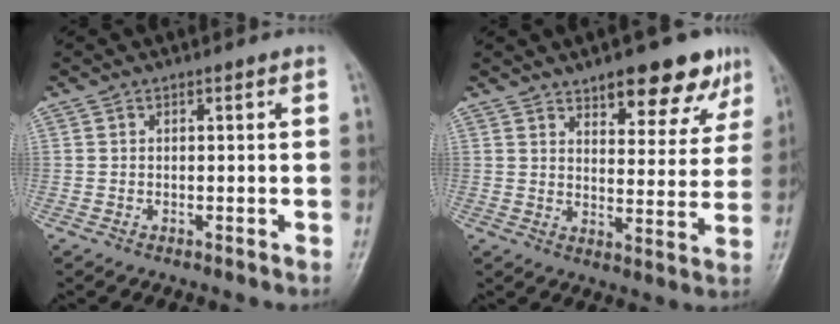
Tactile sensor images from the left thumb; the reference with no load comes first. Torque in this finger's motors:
{"motor_torque": [0.16, 0.16, -0.31, -0.29, 0.14]}